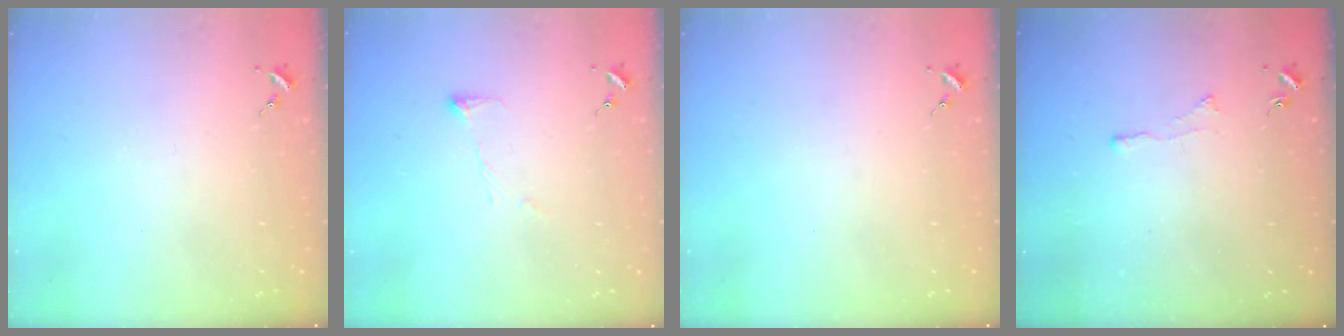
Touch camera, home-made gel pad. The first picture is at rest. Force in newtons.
{"total": 5.8, "press": 5.8, "slide": 0.8}
{"total": 0.0}
{"total": 2.6, "press": 2.5, "slide": 0.6}